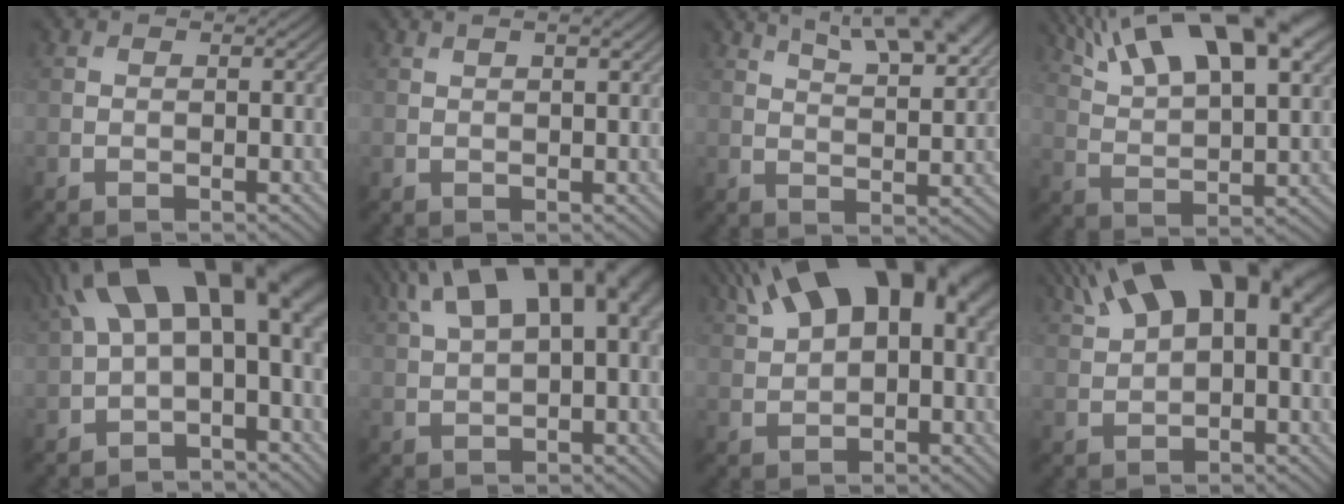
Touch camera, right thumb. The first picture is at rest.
{"total": 2.1, "force": [1.4, 0.2, 1.5], "torque": [-0.026, 0.002, 0.025]}
{"total": 10.9, "force": [7.1, 3.4, 7.5], "torque": [-0.112, 0.019, 0.101]}
{"total": 17.5, "force": [10.9, 5.8, 12.4], "torque": [-0.224, 0.028, 0.174]}
{"total": 15.8, "force": [3.8, 7.5, 13.4], "torque": [-0.219, 0.019, 0.074]}
{"total": 15.4, "force": [6.3, 6.9, 12.2], "torque": [-0.200, 0.042, 0.098]}
{"total": 17.7, "force": [7.6, 8.7, 13.4], "torque": [-0.213, 0.058, 0.112]}
{"total": 16.2, "force": [7.3, 7.3, 12.5], "torque": [-0.207, 0.040, 0.113]}